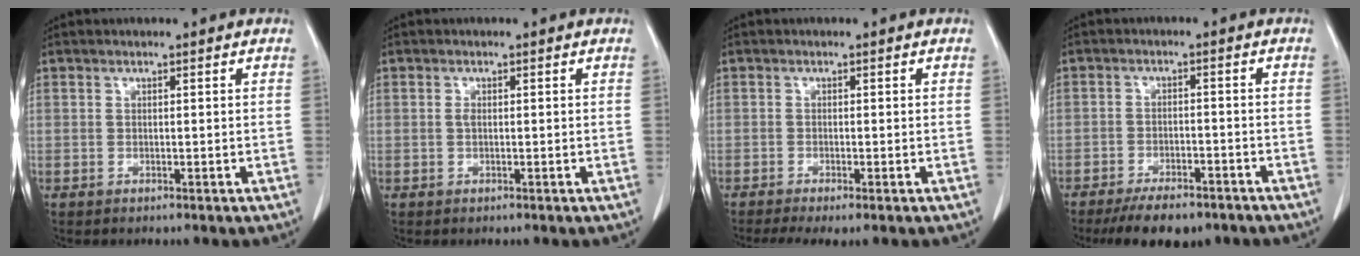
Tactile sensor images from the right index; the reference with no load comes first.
{"total": 0.7, "force": [0.0, 0.3, 0.6], "torque": [-0.014, 0.000, 0.000]}
{"total": 4.2, "force": [-3.0, 0.6, 3.0], "torque": [-0.052, -0.012, -0.048]}
{"total": 8.2, "force": [-6.4, 3.1, 4.1], "torque": [-0.057, -0.003, -0.097]}